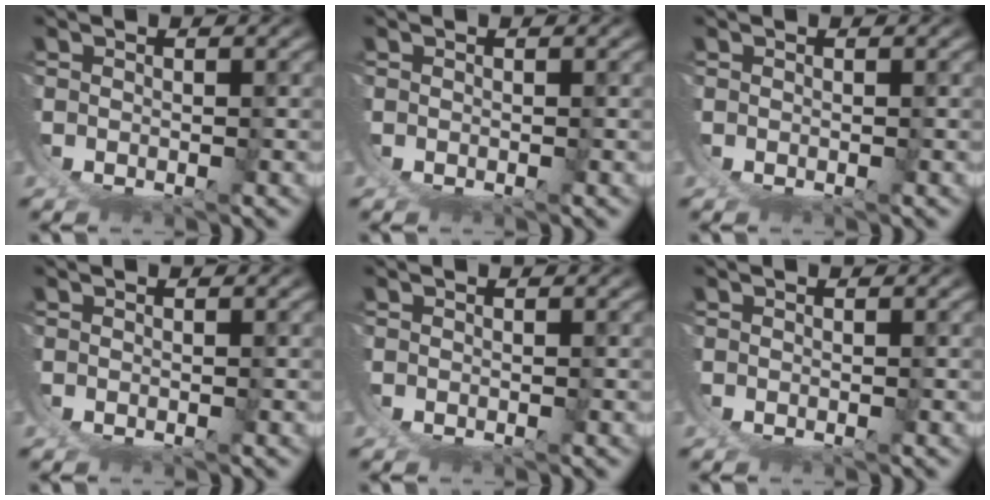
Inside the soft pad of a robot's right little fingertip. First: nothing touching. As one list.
[{"total": 0.0}, {"total": 0.0}, {"total": 0.0}, {"total": 0.0}, {"total": 0.0}]